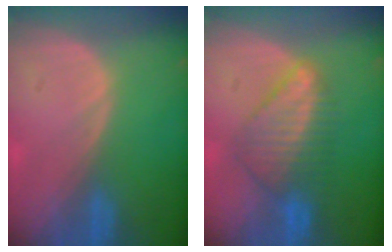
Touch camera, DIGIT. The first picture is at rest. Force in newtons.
{"total": 7.2, "press": 6.9, "slide": 1.9}